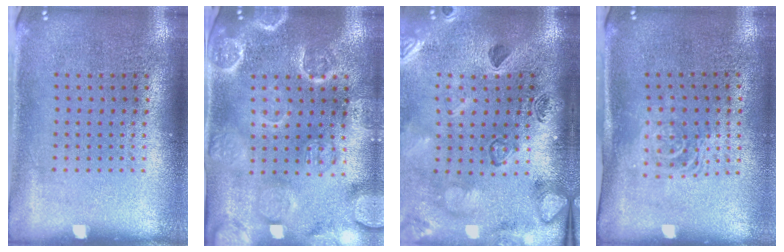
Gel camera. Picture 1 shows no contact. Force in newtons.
{"total": 3.8, "press": 3.6, "slide": 1.1}
{"total": 2.5, "press": 2.4, "slide": 0.8}
{"total": 1.7, "press": 1.3, "slide": 1.1}